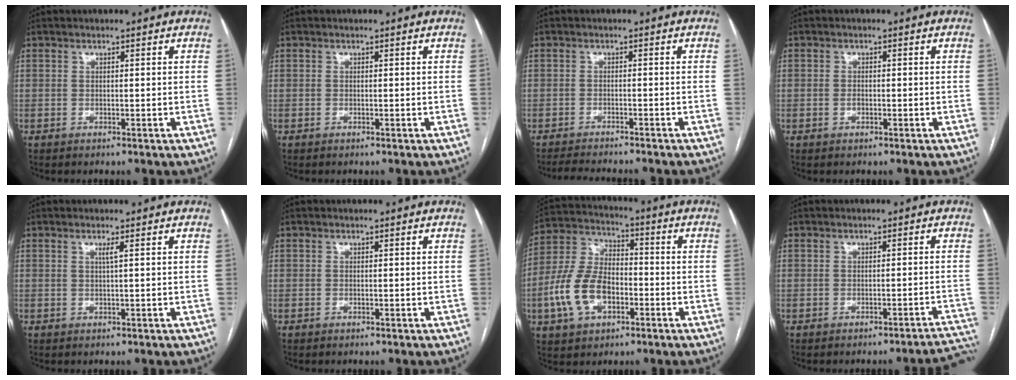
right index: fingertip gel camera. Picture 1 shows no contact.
{"total": 0.0}
{"total": 7.7, "force": [-7.1, 0.6, 3.1], "torque": [-0.041, -0.010, -0.102]}
{"total": 1.0, "force": [-0.4, 0.6, 0.7], "torque": [-0.016, 0.001, -0.006]}
{"total": 0.9, "force": [0.3, -0.3, 0.8], "torque": [-0.020, -0.002, 0.008]}
{"total": 0.0}
{"total": 12.4, "force": [-3.9, 7.2, 9.3], "torque": [-0.216, 0.019, -0.071]}
{"total": 6.0, "force": [-5.9, -0.1, 1.1], "torque": [0.012, 0.009, -0.064]}